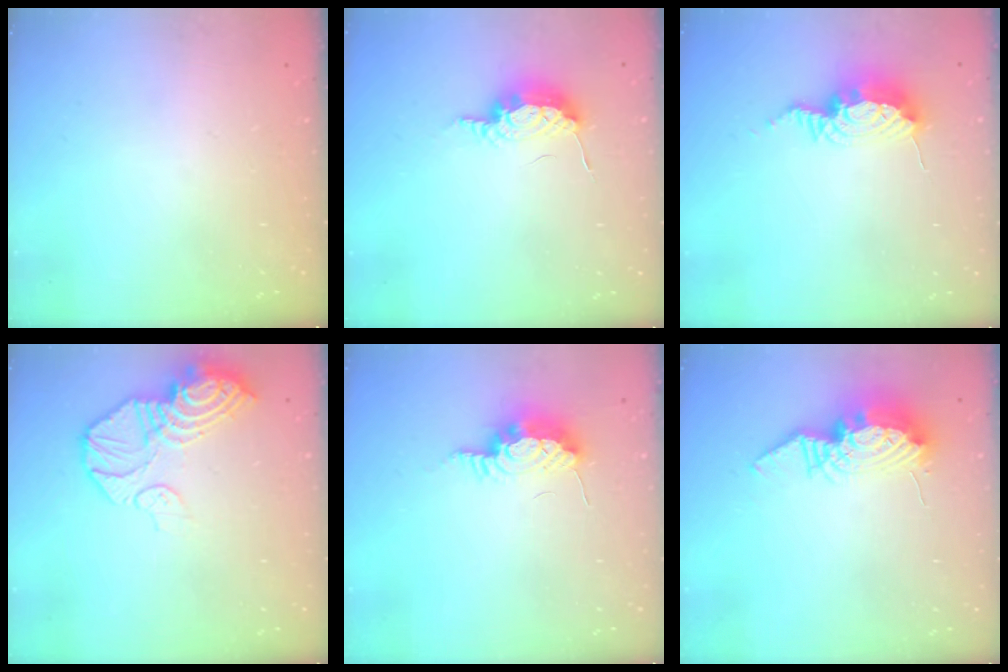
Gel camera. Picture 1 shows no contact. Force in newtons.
{"total": 8.6, "press": 8.1, "slide": 2.7}
{"total": 10.1, "press": 10.0, "slide": 1.0}
{"total": 15.1, "press": 14.9, "slide": 2.4}
{"total": 9.2, "press": 8.9, "slide": 2.3}
{"total": 11.8, "press": 11.8, "slide": 1.1}